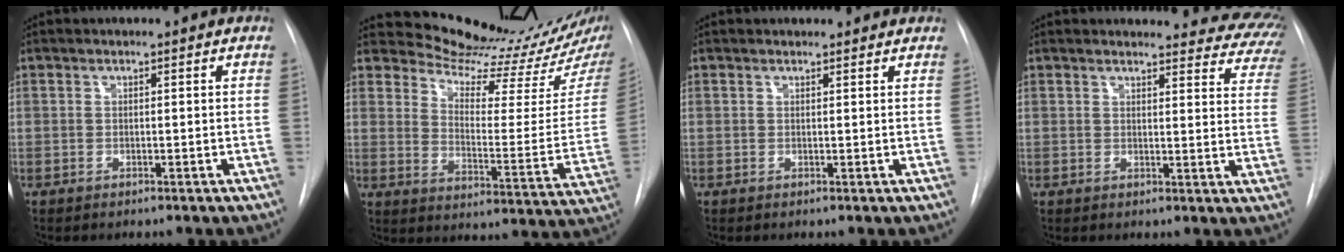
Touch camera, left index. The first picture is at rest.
{"total": 14.6, "force": [14.2, -1.1, 3.1], "torque": [-0.049, -0.114, 0.191]}
{"total": 2.3, "force": [2.1, 0.9, 0.3], "torque": [-0.002, 0.007, 0.015]}
{"total": 16.9, "force": [15.8, 4.8, 3.6], "torque": [-0.009, -0.067, 0.140]}